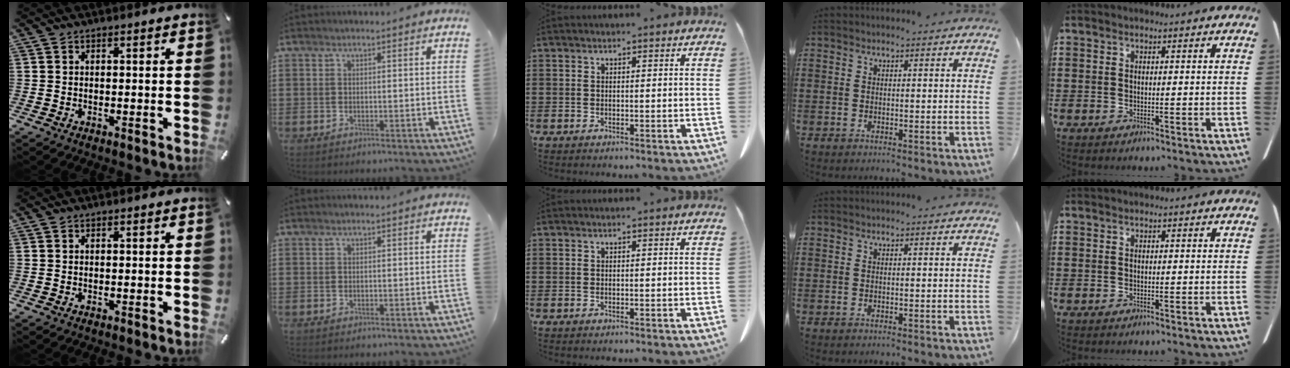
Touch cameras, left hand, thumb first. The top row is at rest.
{}